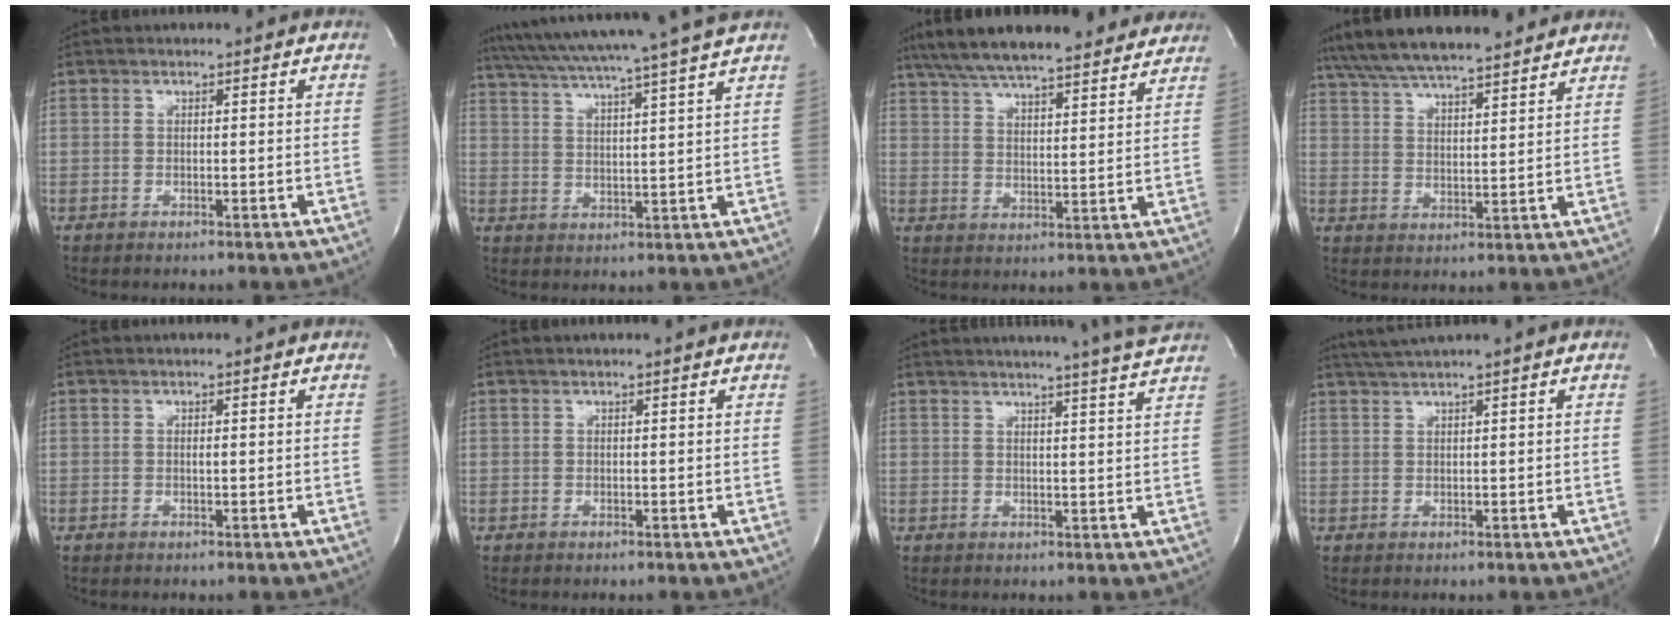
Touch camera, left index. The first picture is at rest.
{"total": 17.2, "force": [14.8, -2.1, 8.4], "torque": [-0.153, -0.009, 0.212]}
{"total": 22.2, "force": [19.1, 4.1, 10.7], "torque": [-0.181, 0.040, 0.269]}
{"total": 17.8, "force": [15.6, 2.5, 8.1], "torque": [-0.143, 0.039, 0.243]}
{"total": 0.0}
{"total": 1.4, "force": [1.3, -0.3, 0.5], "torque": [-0.014, 0.006, 0.020]}
{"total": 13.1, "force": [11.9, -1.5, 5.4], "torque": [-0.091, -0.025, 0.141]}
{"total": 3.2, "force": [2.6, -1.1, 1.5], "torque": [-0.034, 0.009, 0.056]}